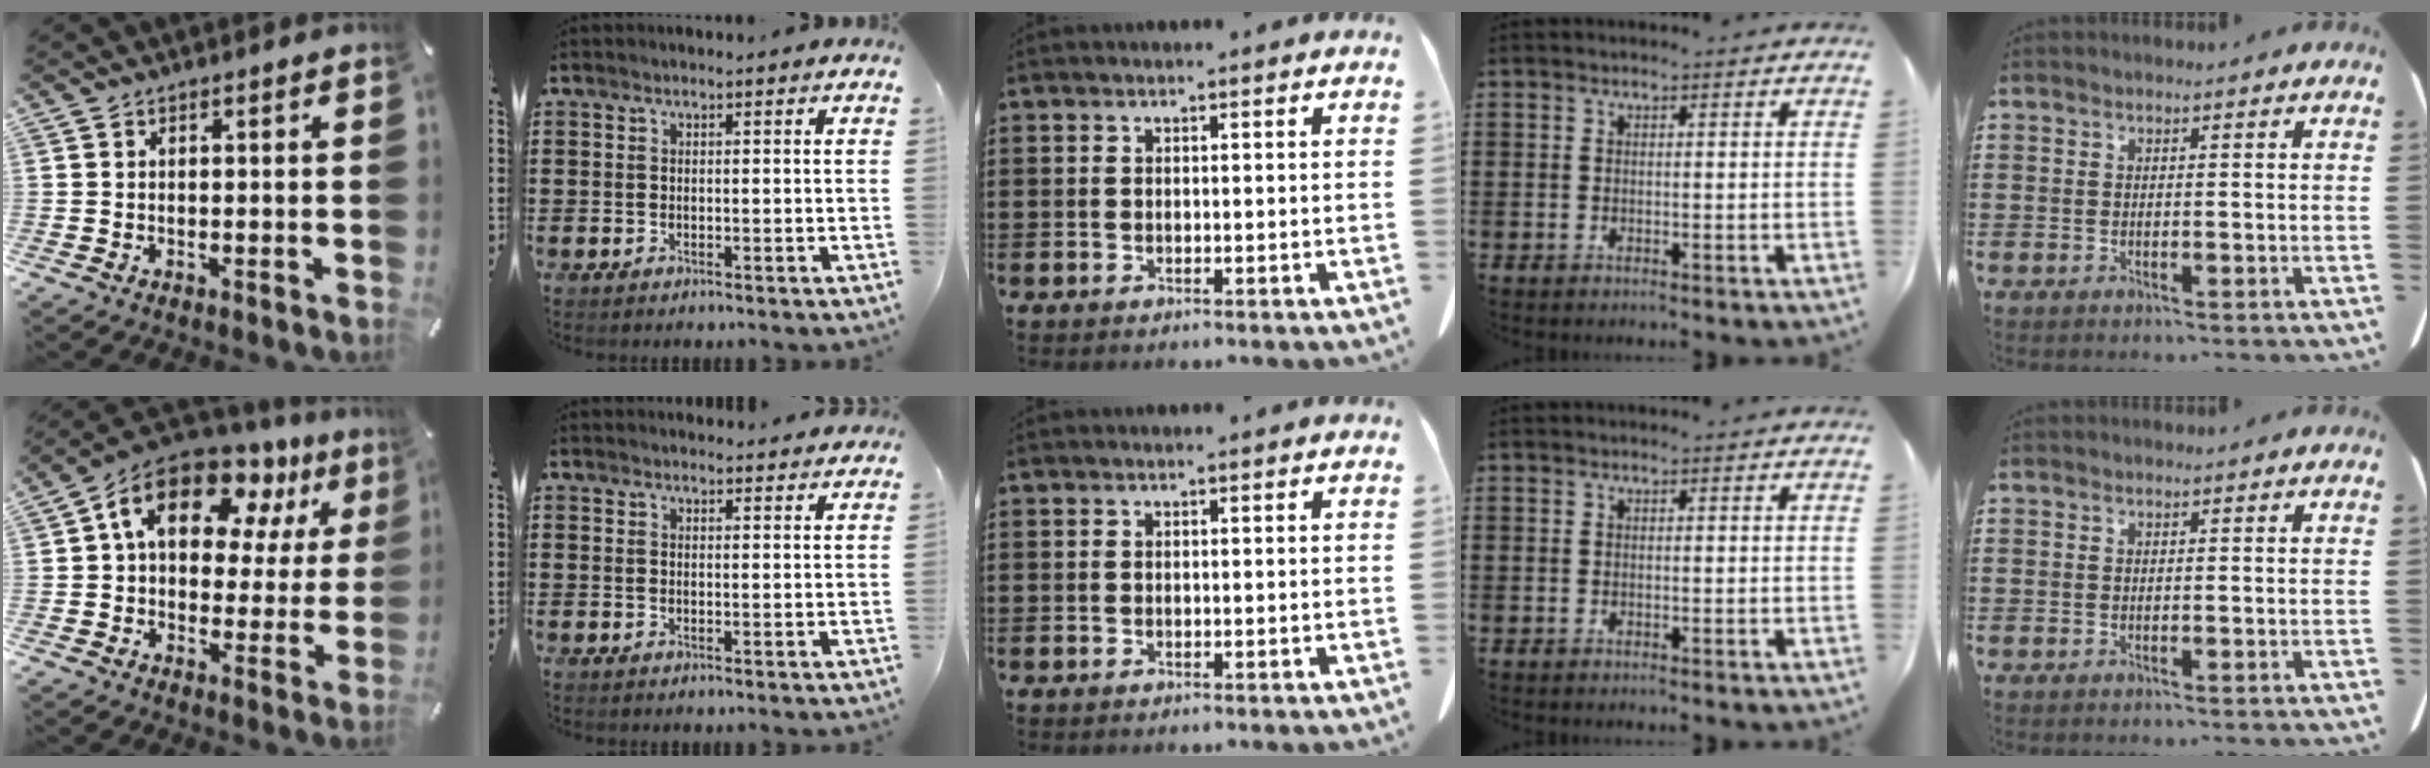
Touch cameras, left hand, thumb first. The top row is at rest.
{"thumb": {"total": 16.5, "force": [8.7, 10.0, 9.9], "torque": [-0.168, -0.038, 0.155]}, "index": {"total": 1.9, "force": [1.9, 0.1, 0.1], "torque": [-0.006, 0.001, 0.037]}}